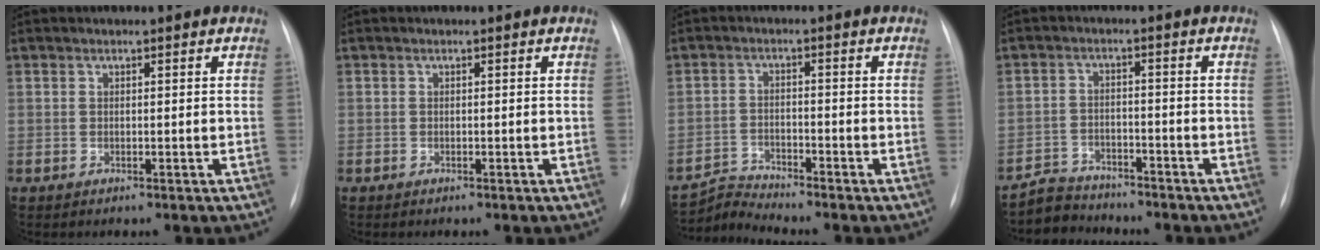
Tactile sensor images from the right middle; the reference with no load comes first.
{"total": 0.0}
{"total": 4.2, "force": [-3.6, -1.3, -1.6], "torque": [0.026, -0.012, -0.068]}
{"total": 5.1, "force": [-4.8, 1.5, -0.7], "torque": [0.012, -0.001, -0.086]}